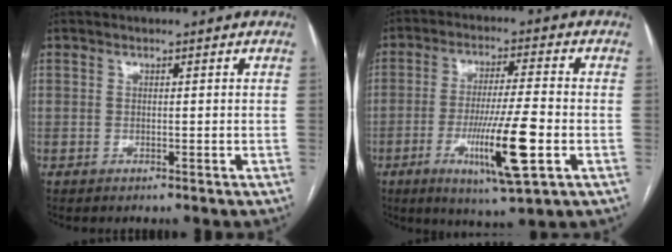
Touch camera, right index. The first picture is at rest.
{"total": 12.7, "force": [-4.0, 0.5, 12.0], "torque": [-0.218, -0.021, -0.067]}